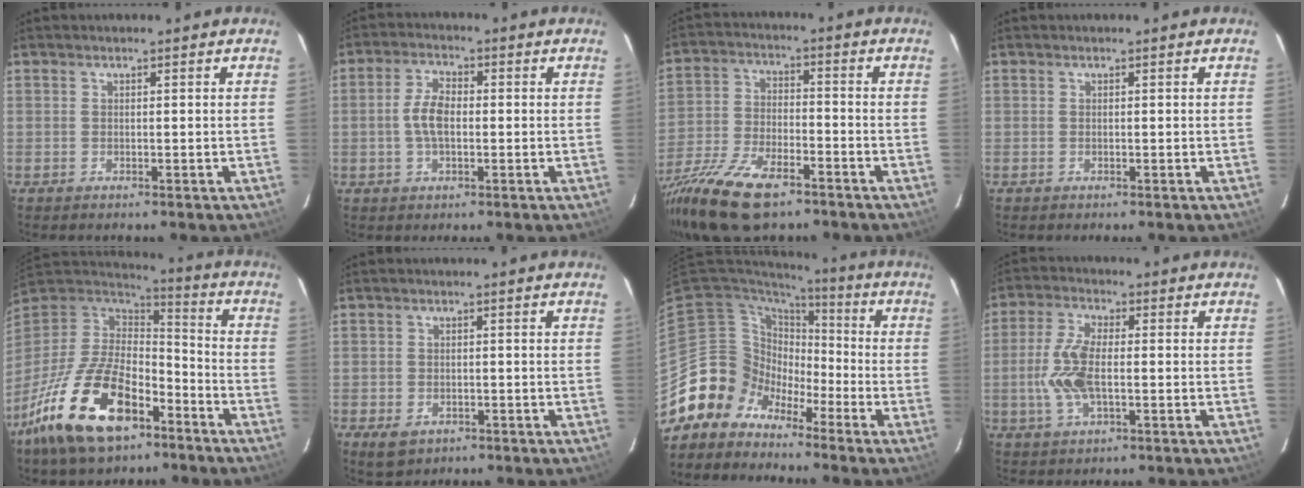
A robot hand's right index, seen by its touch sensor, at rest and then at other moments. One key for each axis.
{"total": 5.6, "fx": -0.6, "fy": 2.9, "fz": 4.8, "tx": -0.098, "ty": 0.009, "tz": -0.010}
{"total": 18.0, "fx": -12.5, "fy": 7.0, "fz": 10.9, "tx": -0.239, "ty": -0.041, "tz": -0.231}
{"total": 0.0}
{"total": 22.8, "fx": -13.1, "fy": 11.5, "fz": 14.8, "tx": -0.303, "ty": -0.020, "tz": -0.226}
{"total": 4.3, "fx": -2.1, "fy": 3.1, "fz": 2.1, "tx": -0.048, "ty": -0.006, "tz": -0.027}
{"total": 10.0, "fx": -6.3, "fy": 7.7, "fz": -0.4, "tx": -0.008, "ty": 0.046, "tz": -0.130}
{"total": 8.7, "fx": -1.3, "fy": 3.8, "fz": 7.8, "tx": -0.170, "ty": 0.005, "tz": -0.027}